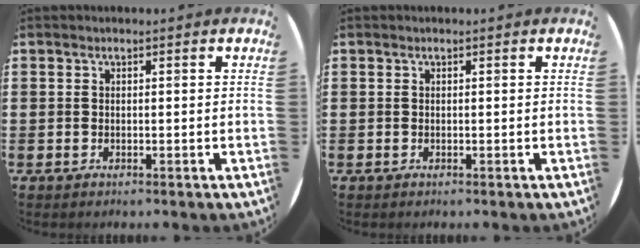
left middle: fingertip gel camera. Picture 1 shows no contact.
{"total": 0.0}